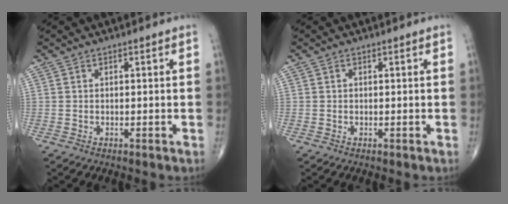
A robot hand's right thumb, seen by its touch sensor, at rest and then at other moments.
{"total": 0.0}